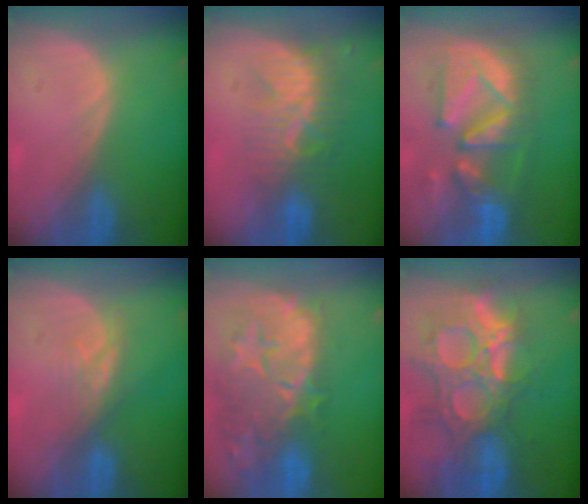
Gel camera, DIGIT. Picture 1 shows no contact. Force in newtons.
{"total": 8.5, "press": 7.6, "slide": 3.8}
{"total": 11.5, "press": 10.8, "slide": 4.1}
{"total": 3.3, "press": 3.2, "slide": 0.5}
{"total": 14.7, "press": 11.9, "slide": 8.6}
{"total": 13.9, "press": 11.7, "slide": 7.5}